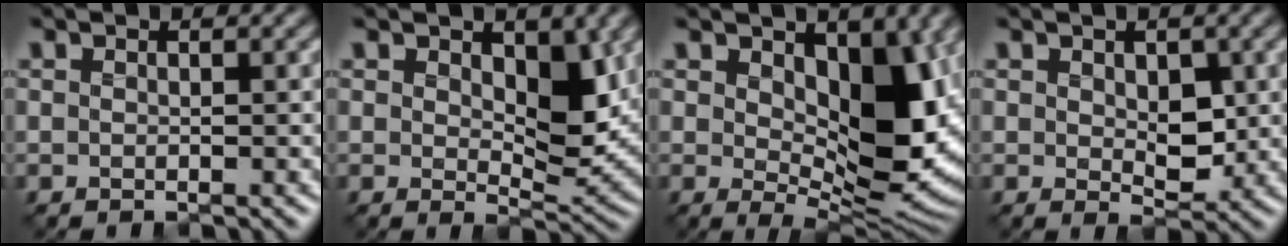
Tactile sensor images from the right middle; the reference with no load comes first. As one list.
[{"total": 4.8, "force": [1.4, 2.5, 3.8], "torque": [-0.059, -0.015, 0.020]}, {"total": 9.9, "force": [1.9, 4.9, 8.4], "torque": [-0.134, -0.015, 0.031]}, {"total": 3.2, "force": [0.3, 2.0, 2.5], "torque": [-0.043, -0.009, 0.004]}]